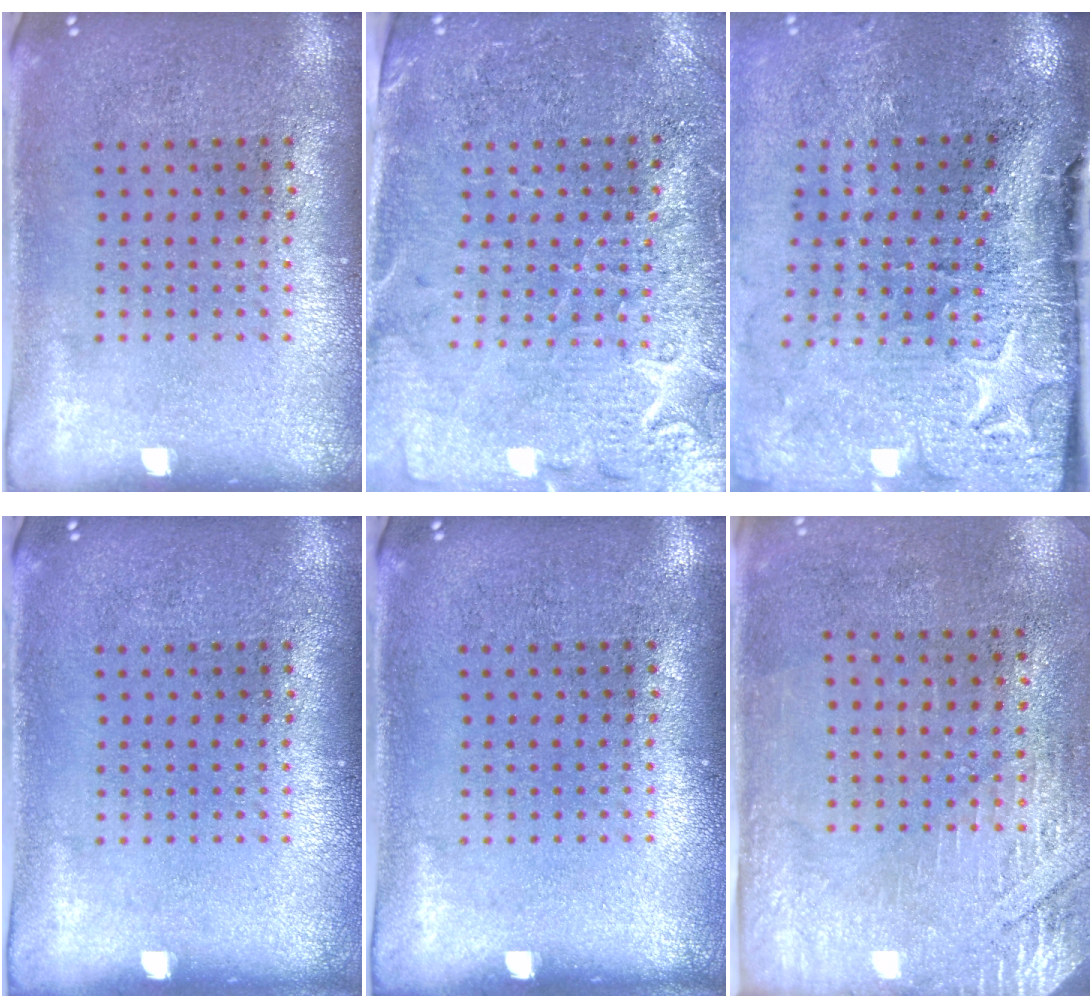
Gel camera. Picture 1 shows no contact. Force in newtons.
{"total": 3.3, "press": 3.1, "slide": 1.1}
{"total": 5.0, "press": 3.9, "slide": 3.1}
{"total": 0.0}
{"total": 0.0}
{"total": 2.9, "press": 2.5, "slide": 1.5}